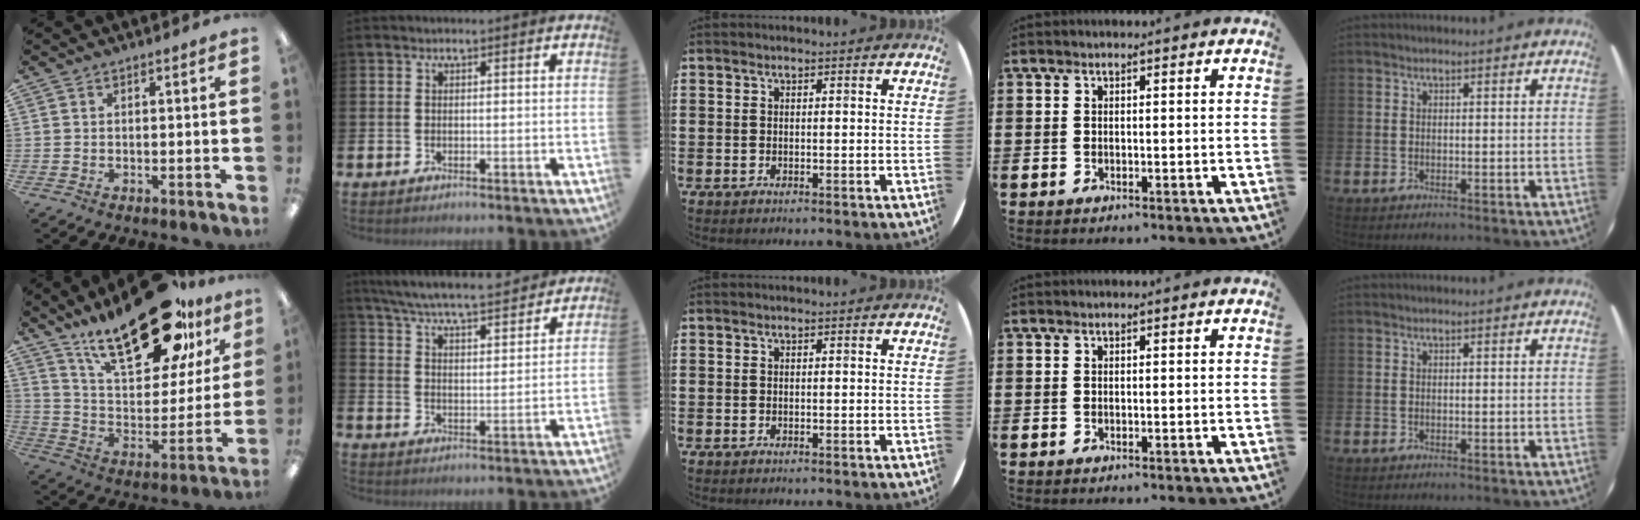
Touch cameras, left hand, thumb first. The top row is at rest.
{"thumb": {"total": 27.7, "force": [18.8, 11.0, 17.1], "torque": [-0.265, -0.102, 0.313]}, "index": {"total": 7.2, "force": [6.8, 0.5, 2.3], "torque": [-0.075, -0.045, 0.119]}}